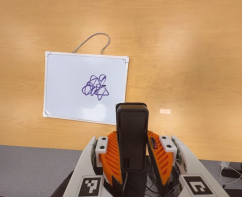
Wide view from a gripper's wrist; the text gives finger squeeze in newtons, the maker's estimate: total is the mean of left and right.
{"total": 4.1, "left": 2.8, "right": 5.3}